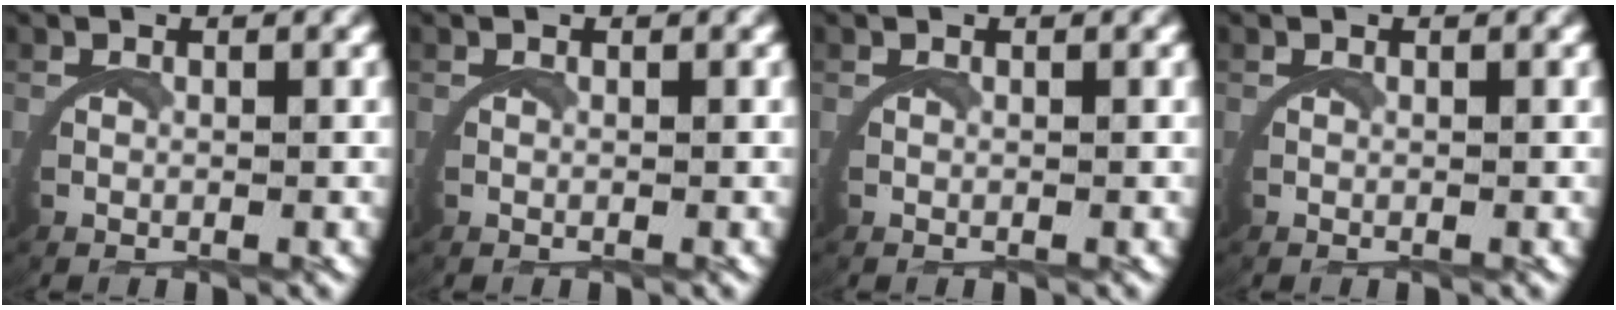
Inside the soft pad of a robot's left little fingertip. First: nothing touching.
{"total": 0.0}
{"total": 0.0}
{"total": 0.0}